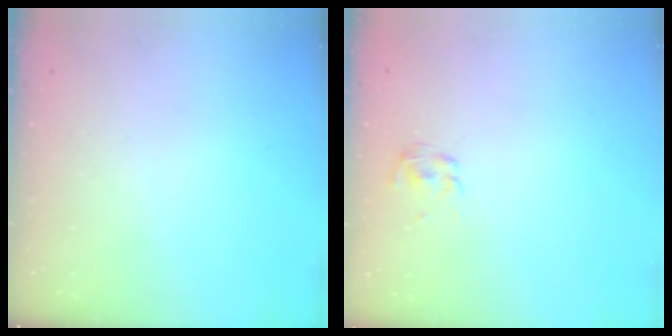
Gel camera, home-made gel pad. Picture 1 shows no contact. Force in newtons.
{"total": 2.7, "press": 2.4, "slide": 1.2}